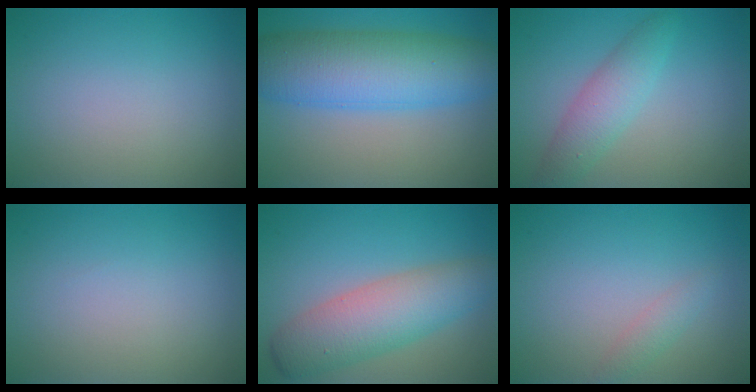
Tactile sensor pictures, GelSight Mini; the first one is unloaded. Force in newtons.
{"total": 9.5, "press": 9.5, "slide": 0.3}
{"total": 3.3, "press": 3.3, "slide": 0.0}
{"total": 0.0}
{"total": 6.4, "press": 6.3, "slide": 0.5}
{"total": 1.2, "press": 1.2, "slide": 0.0}